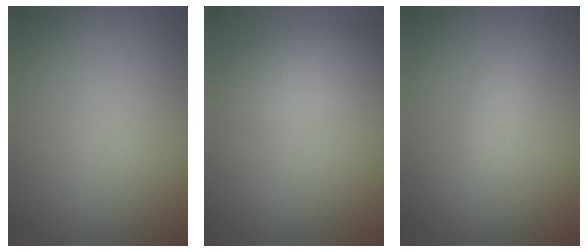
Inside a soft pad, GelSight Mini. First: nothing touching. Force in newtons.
{"total": 2.2, "press": 2.2, "slide": 0.0}
{"total": 1.6, "press": 1.6, "slide": 0.0}